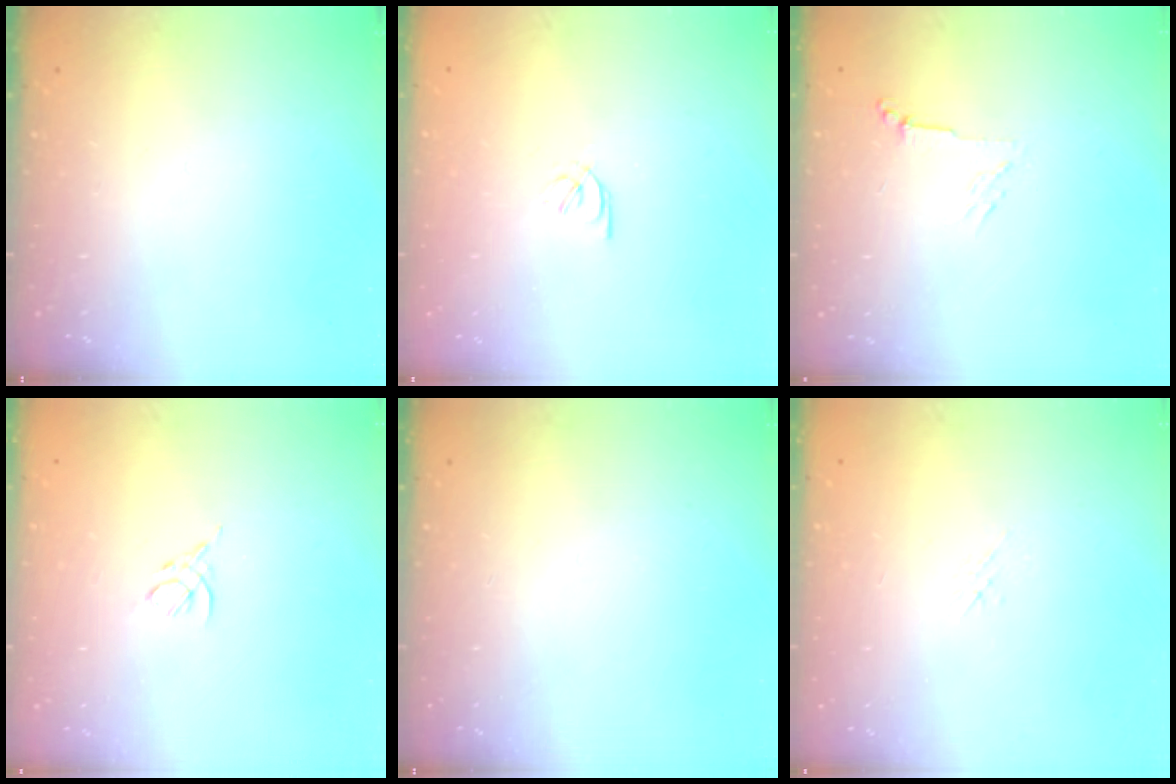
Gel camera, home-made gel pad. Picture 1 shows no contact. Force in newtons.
{"total": 2.0, "press": 2.0, "slide": 0.3}
{"total": 4.0, "press": 4.0, "slide": 0.6}
{"total": 3.0, "press": 3.0, "slide": 0.7}
{"total": 0.0}
{"total": 1.7, "press": 1.6, "slide": 0.4}